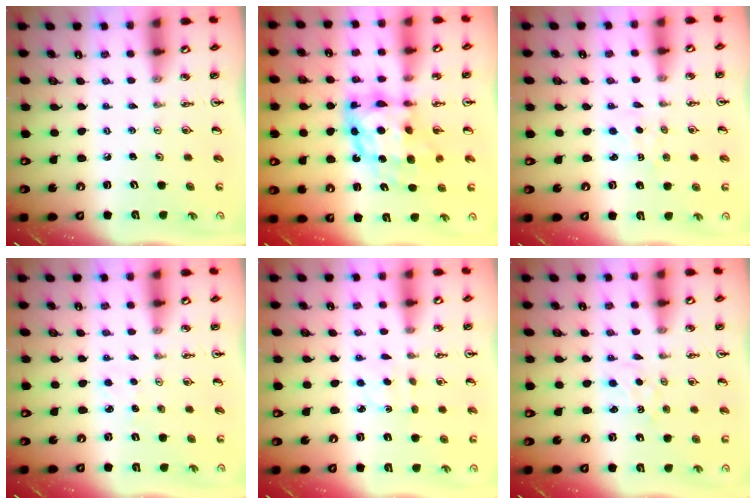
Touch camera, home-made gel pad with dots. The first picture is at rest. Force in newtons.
{"total": 11.2, "press": 11.2, "slide": 0.8}
{"total": 1.2, "press": 1.2, "slide": 0.2}
{"total": 3.2, "press": 3.1, "slide": 0.4}
{"total": 1.6, "press": 1.5, "slide": 0.5}
{"total": 2.3, "press": 2.3, "slide": 0.4}